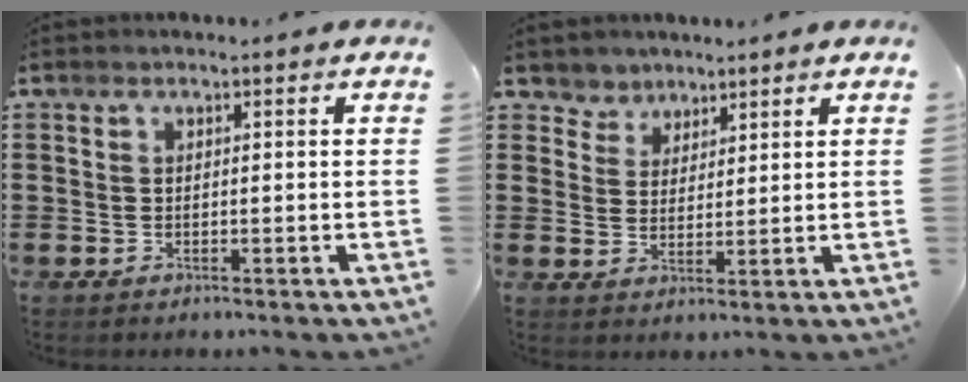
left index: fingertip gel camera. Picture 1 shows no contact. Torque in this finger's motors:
{"motor_torque": [0.14, -0.06, -0.57, -0.20]}